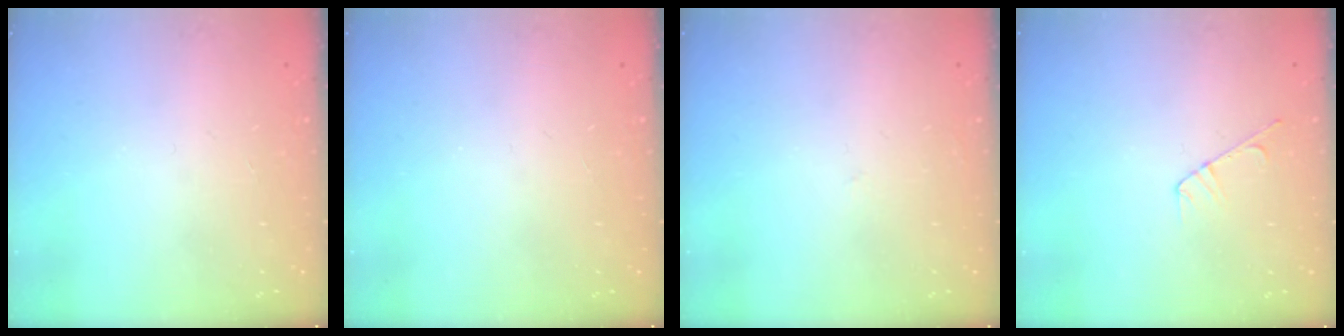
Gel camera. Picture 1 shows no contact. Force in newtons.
{"total": 0.0}
{"total": 2.5, "press": 2.5, "slide": 0.3}
{"total": 4.8, "press": 4.7, "slide": 0.6}